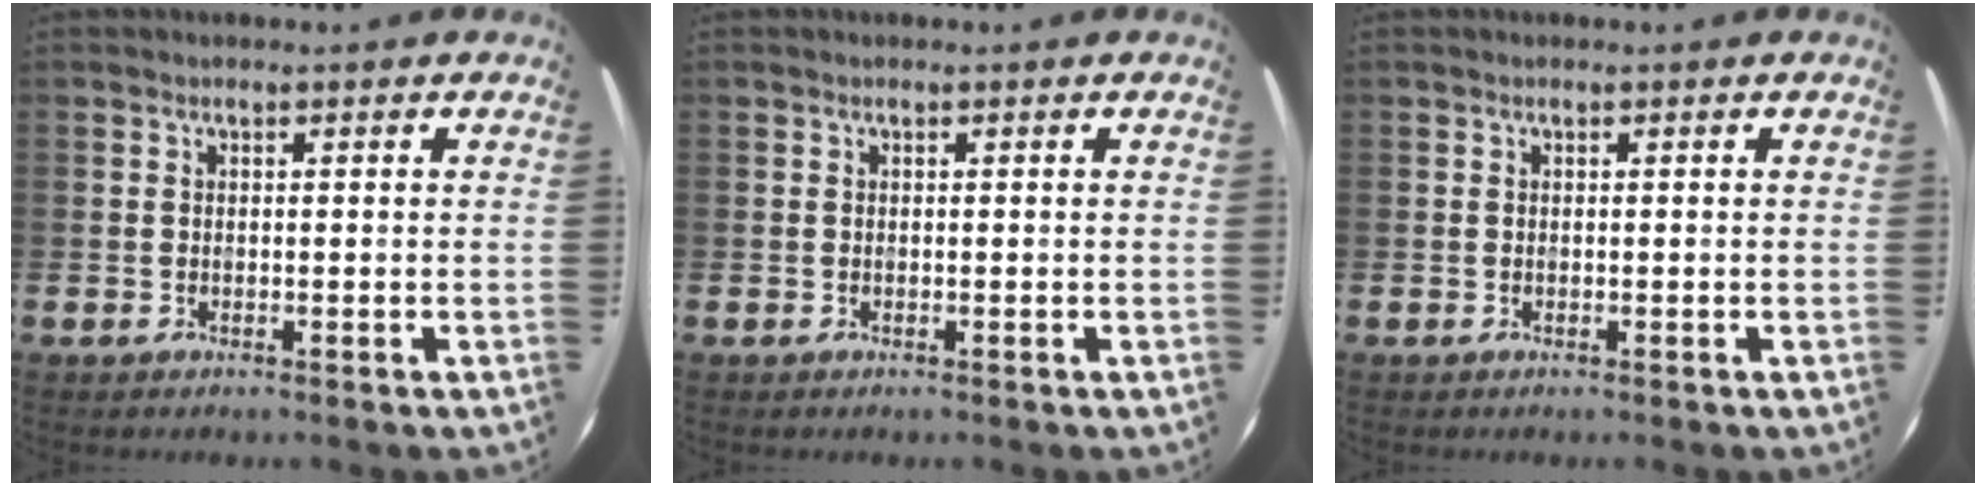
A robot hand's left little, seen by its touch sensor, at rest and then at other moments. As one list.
[{"total": 0.0}, {"total": 0.0}]